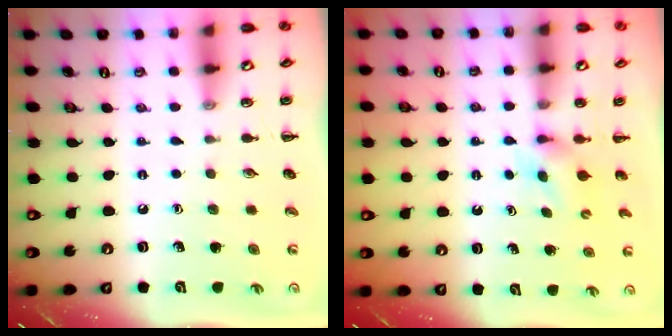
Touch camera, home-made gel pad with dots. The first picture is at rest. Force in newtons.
{"total": 3.2, "press": 2.9, "slide": 1.4}